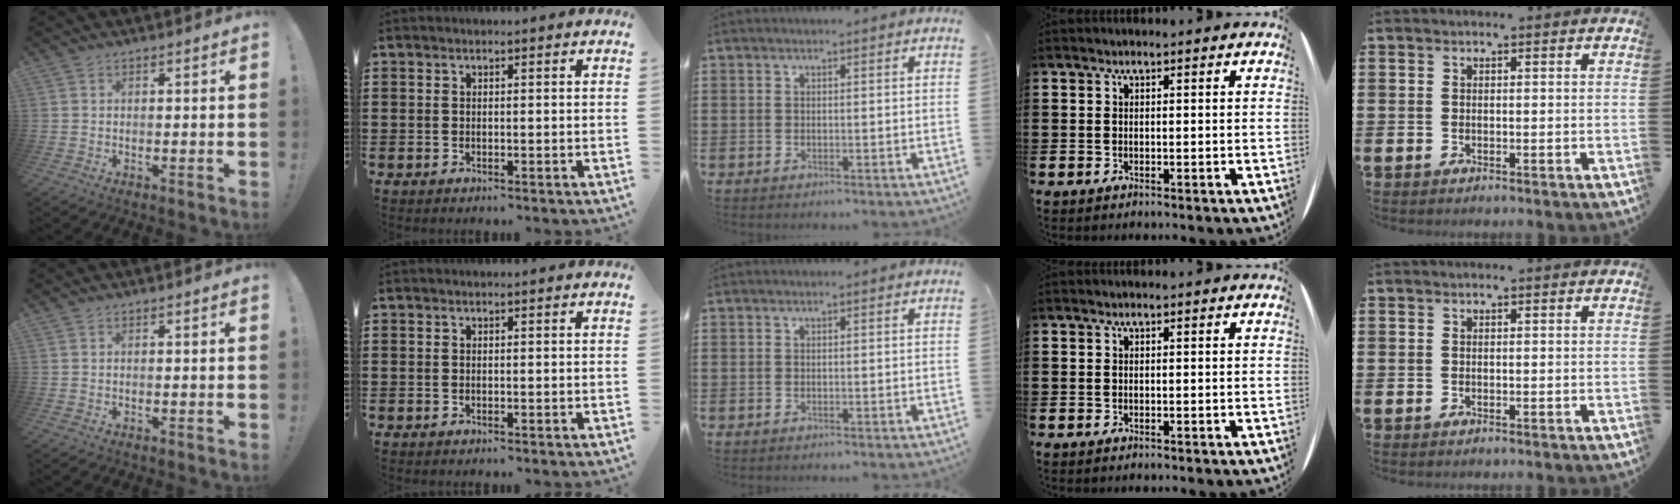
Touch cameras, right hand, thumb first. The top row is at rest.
{}